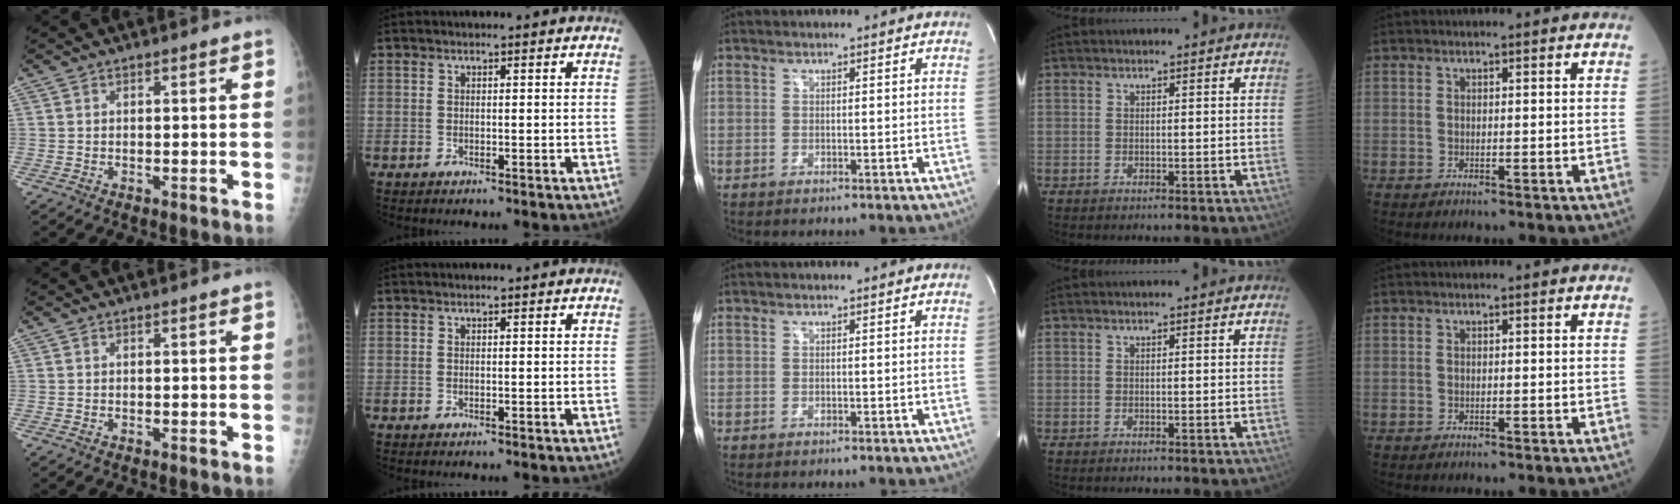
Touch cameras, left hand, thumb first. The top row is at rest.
{}